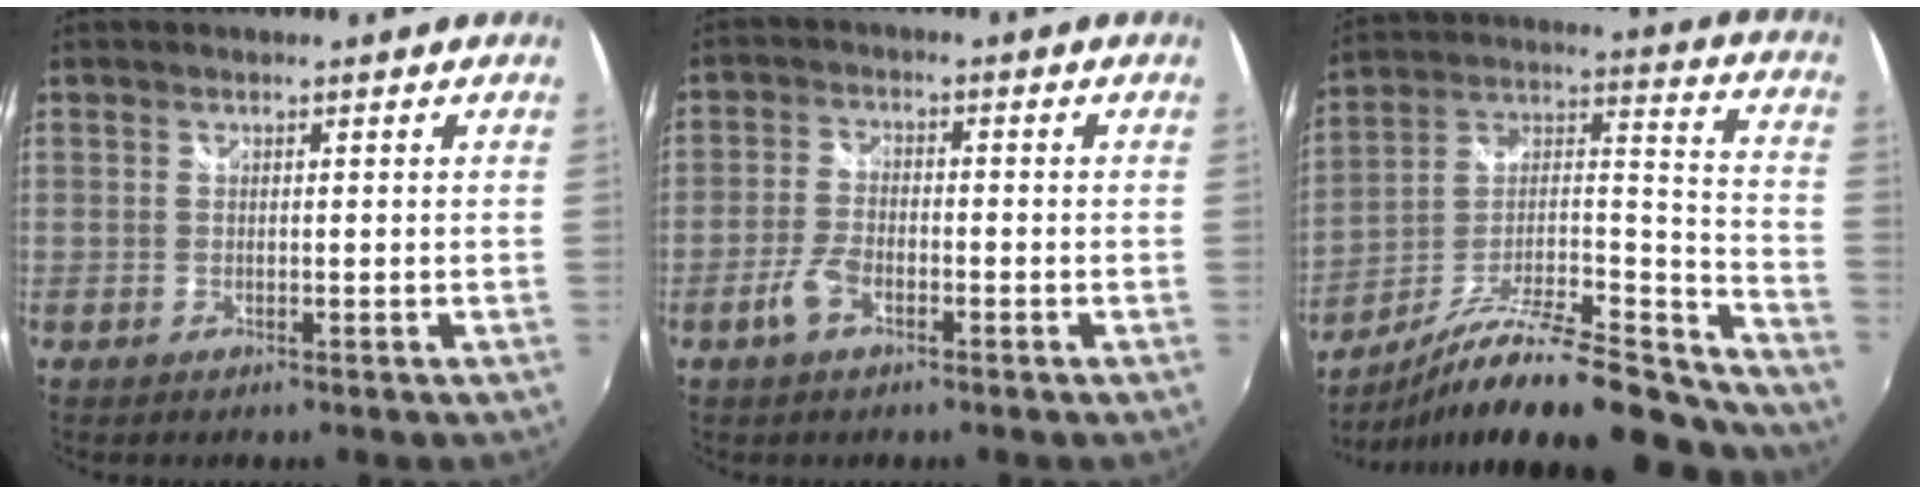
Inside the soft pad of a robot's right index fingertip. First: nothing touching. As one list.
[{"total": 4.9, "force": [-2.6, 2.3, 3.4], "torque": [-0.082, 0.001, -0.049]}, {"total": 25.3, "force": [-20.4, 5.5, 13.9], "torque": [-0.184, 0.003, -0.315]}]